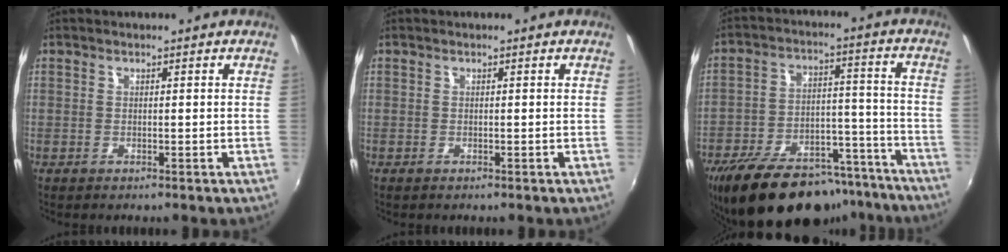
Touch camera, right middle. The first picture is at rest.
{"total": 0.0}
{"total": 26.2, "force": [-20.4, 11.0, 12.2], "torque": [-0.232, 0.015, -0.279]}